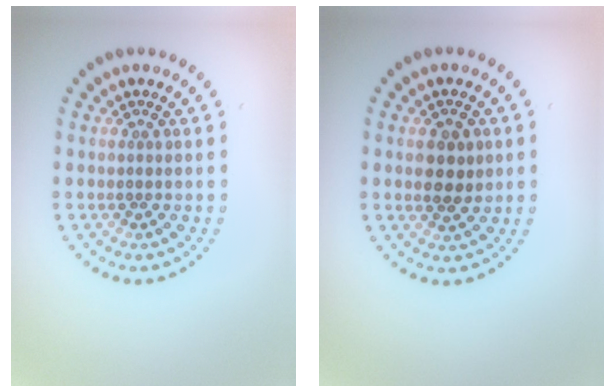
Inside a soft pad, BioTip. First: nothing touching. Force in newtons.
{"total": 2.8, "press": 2.8, "slide": 0.4}